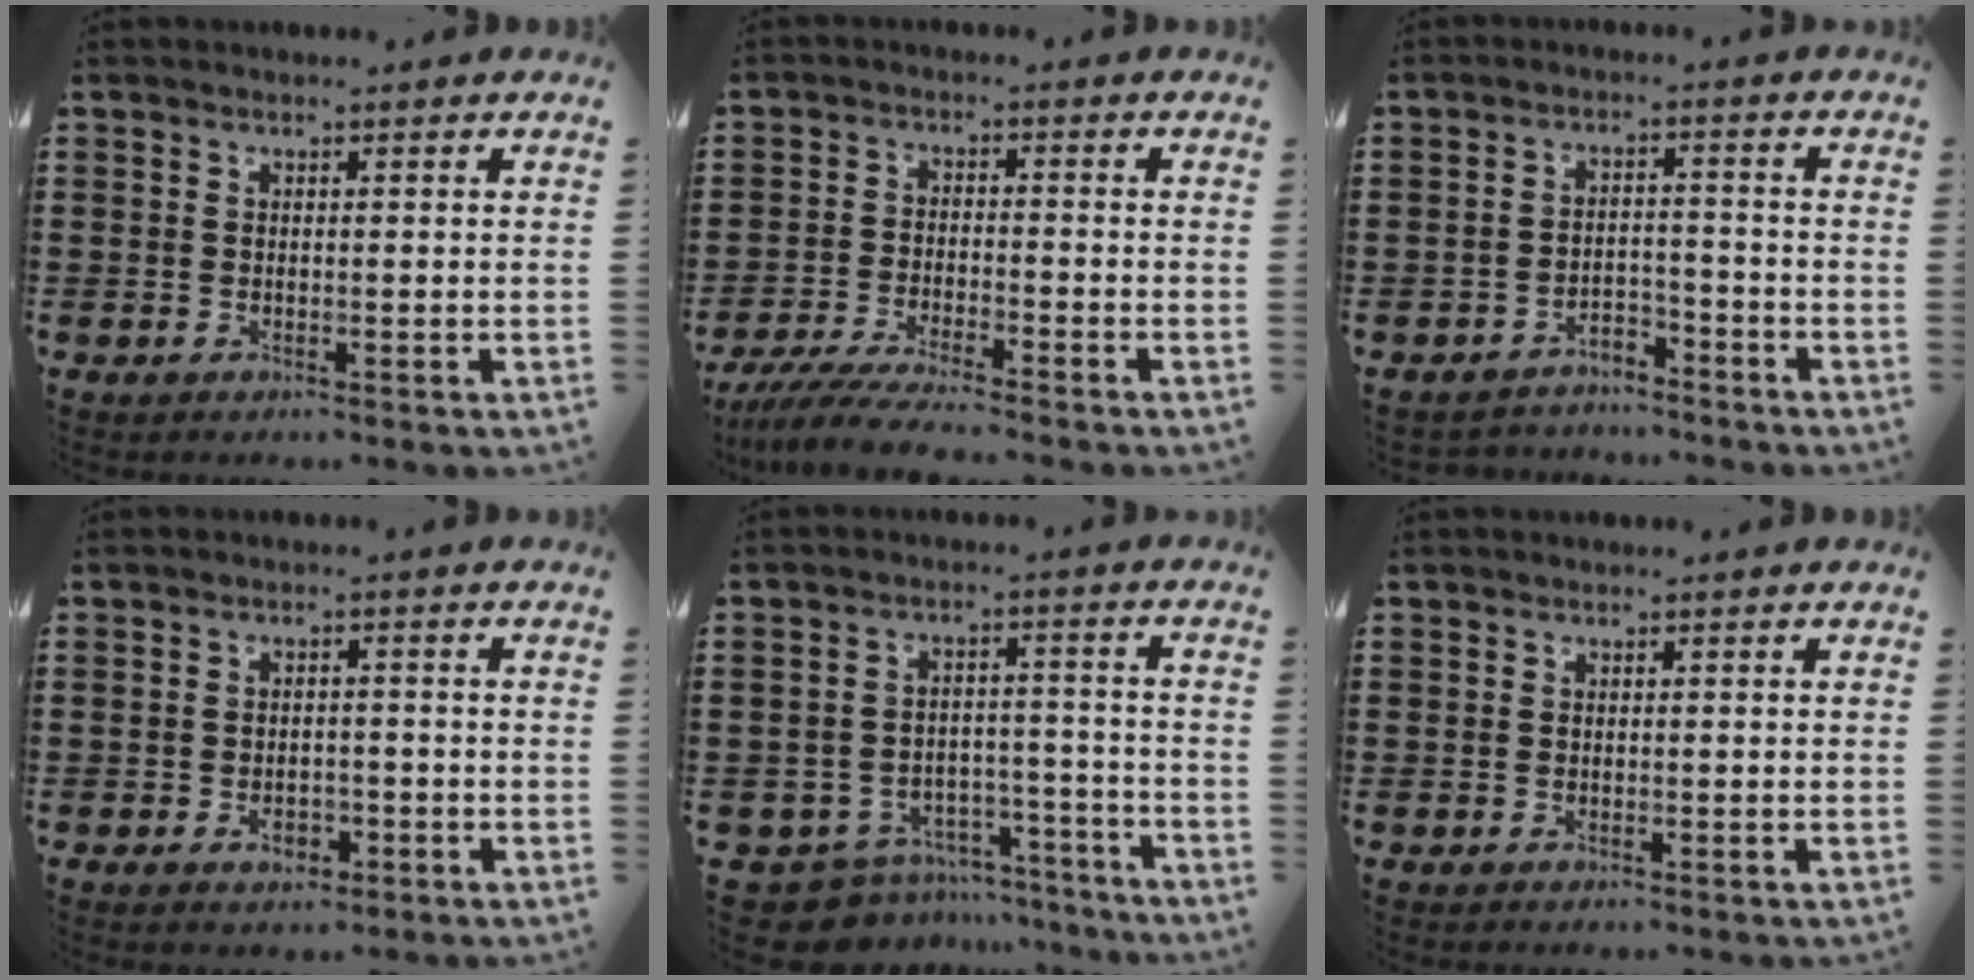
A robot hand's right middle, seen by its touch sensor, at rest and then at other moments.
{"total": 5.2, "force": [-4.8, -0.1, 2.0], "torque": [-0.053, -0.019, -0.096]}
{"total": 3.4, "force": [-3.3, 0.6, 0.2], "torque": [-0.010, 0.002, -0.071]}
{"total": 2.8, "force": [-1.4, 1.6, 1.8], "torque": [-0.028, -0.002, -0.029]}
{"total": 7.8, "force": [-7.5, 1.8, 1.2], "torque": [-0.033, 0.018, -0.148]}
{"total": 0.0}